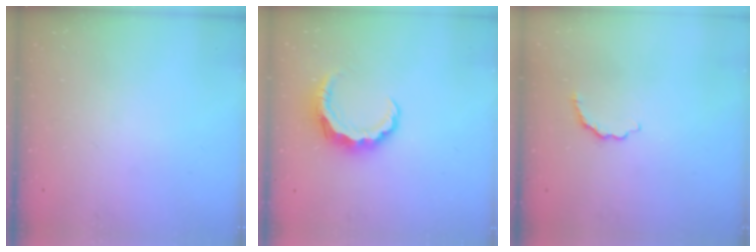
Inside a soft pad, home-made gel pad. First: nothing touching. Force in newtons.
{"total": 8.2, "press": 8.1, "slide": 1.2}
{"total": 3.7, "press": 3.7, "slide": 0.7}